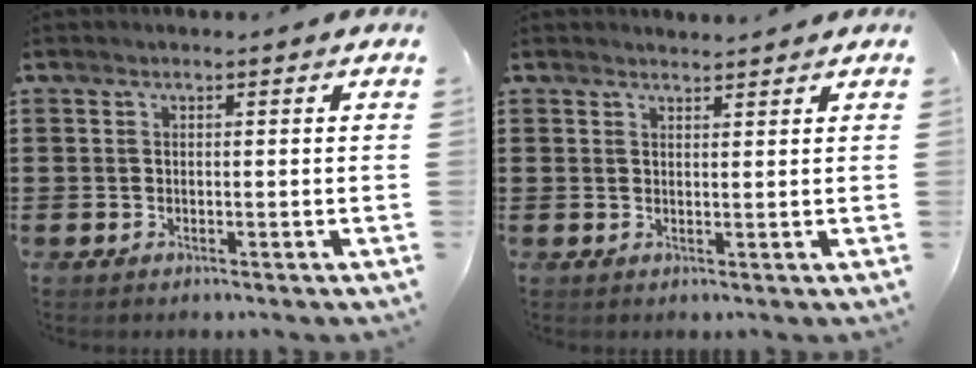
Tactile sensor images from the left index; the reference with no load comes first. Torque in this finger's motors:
{"motor_torque": [0.11, -0.10, 0.03, -0.01]}